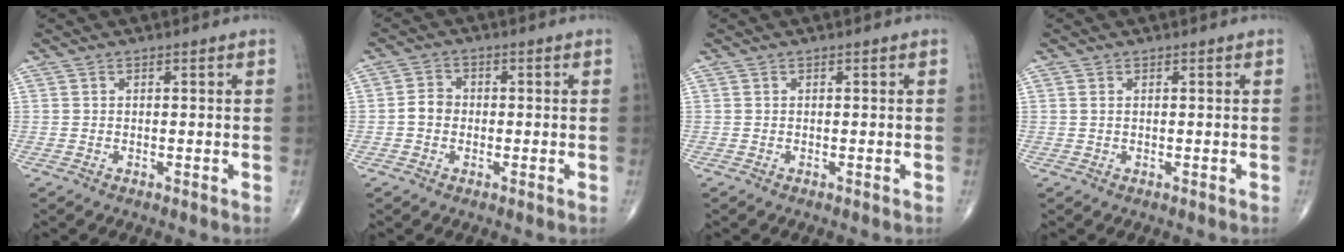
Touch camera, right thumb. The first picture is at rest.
{"total": 3.3, "force": [-0.6, 2.8, 1.7], "torque": [-0.022, 0.012, -0.017]}
{"total": 0.0}
{"total": 0.6, "force": [0.2, 0.3, 0.5], "torque": [-0.014, 0.004, 0.006]}